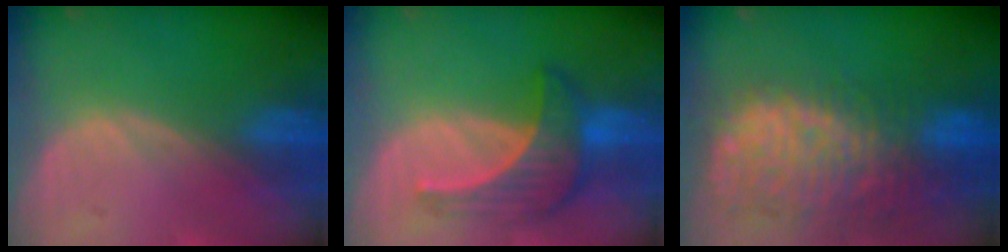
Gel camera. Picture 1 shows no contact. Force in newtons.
{"total": 7.2, "press": 6.7, "slide": 2.8}
{"total": 14.1, "press": 11.6, "slide": 8.1}